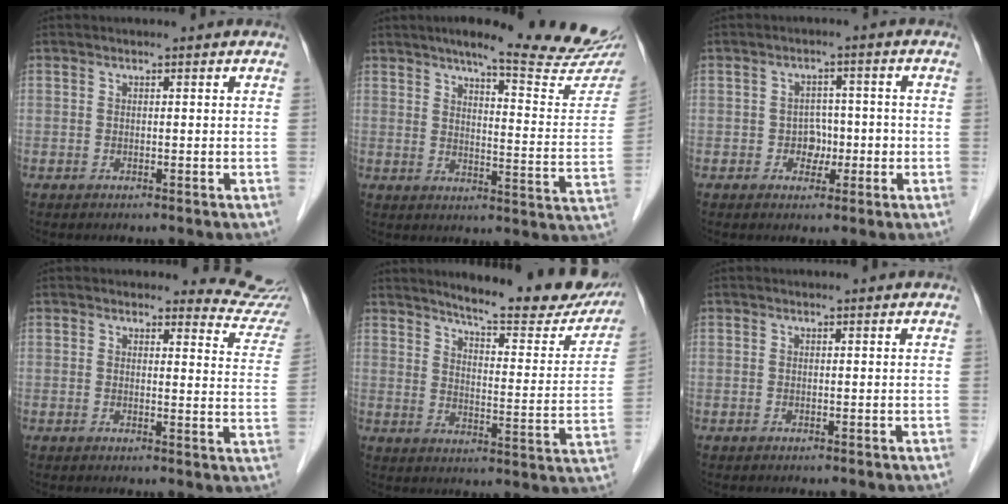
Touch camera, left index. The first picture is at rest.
{"total": 17.8, "force": [15.5, 0.7, 8.8], "torque": [-0.111, -0.061, 0.186]}
{"total": 3.5, "force": [-1.0, 2.7, 1.9], "torque": [-0.023, 0.010, -0.014]}
{"total": 7.8, "force": [7.7, 1.1, -0.3], "torque": [0.026, -0.065, 0.052]}
{"total": 19.3, "force": [17.3, 3.0, 8.1], "torque": [-0.095, -0.058, 0.209]}
{"total": 0.0}